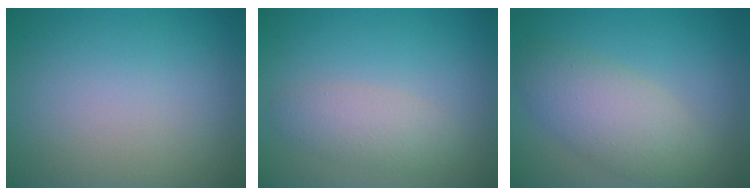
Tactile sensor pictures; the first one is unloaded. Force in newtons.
{"total": 2.4, "press": 2.4, "slide": 0.1}
{"total": 4.8, "press": 4.8, "slide": 0.1}